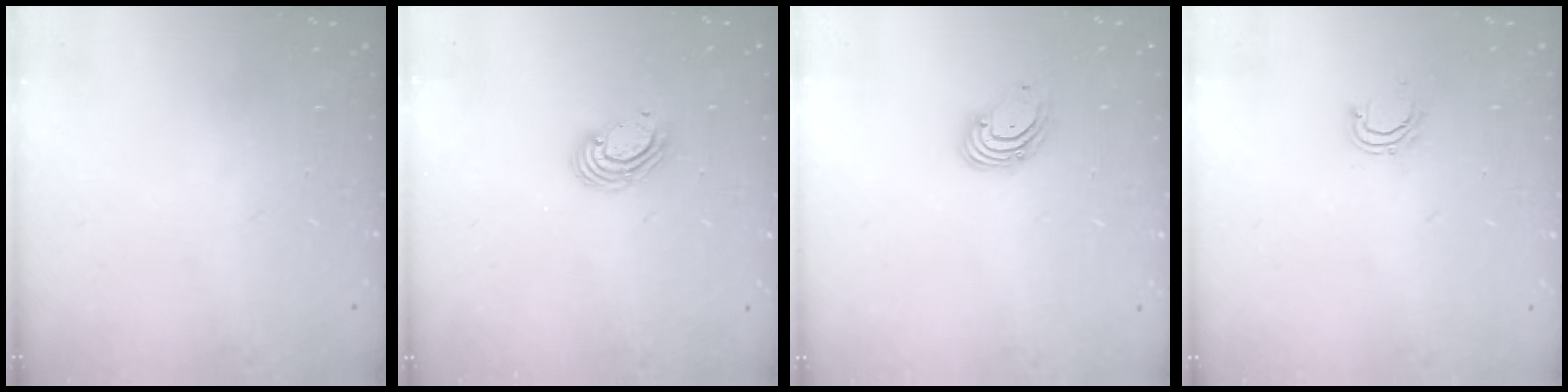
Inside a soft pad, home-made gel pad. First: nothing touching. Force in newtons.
{"total": 4.5, "press": 4.5, "slide": 0.3}
{"total": 2.7, "press": 2.7, "slide": 0.3}
{"total": 4.9, "press": 4.8, "slide": 0.9}